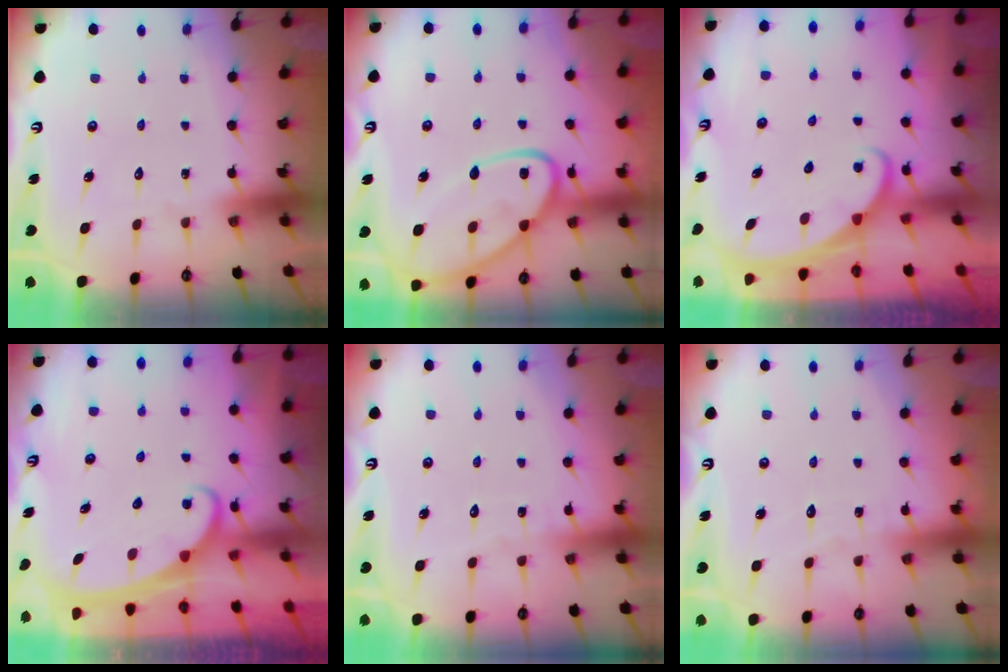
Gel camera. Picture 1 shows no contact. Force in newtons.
{"total": 16.2, "press": 16.1, "slide": 1.3}
{"total": 1.7, "press": 1.7, "slide": 0.1}
{"total": 2.4, "press": 2.4, "slide": 0.3}
{"total": 2.1, "press": 2.1, "slide": 0.1}
{"total": 2.6, "press": 2.6, "slide": 0.3}